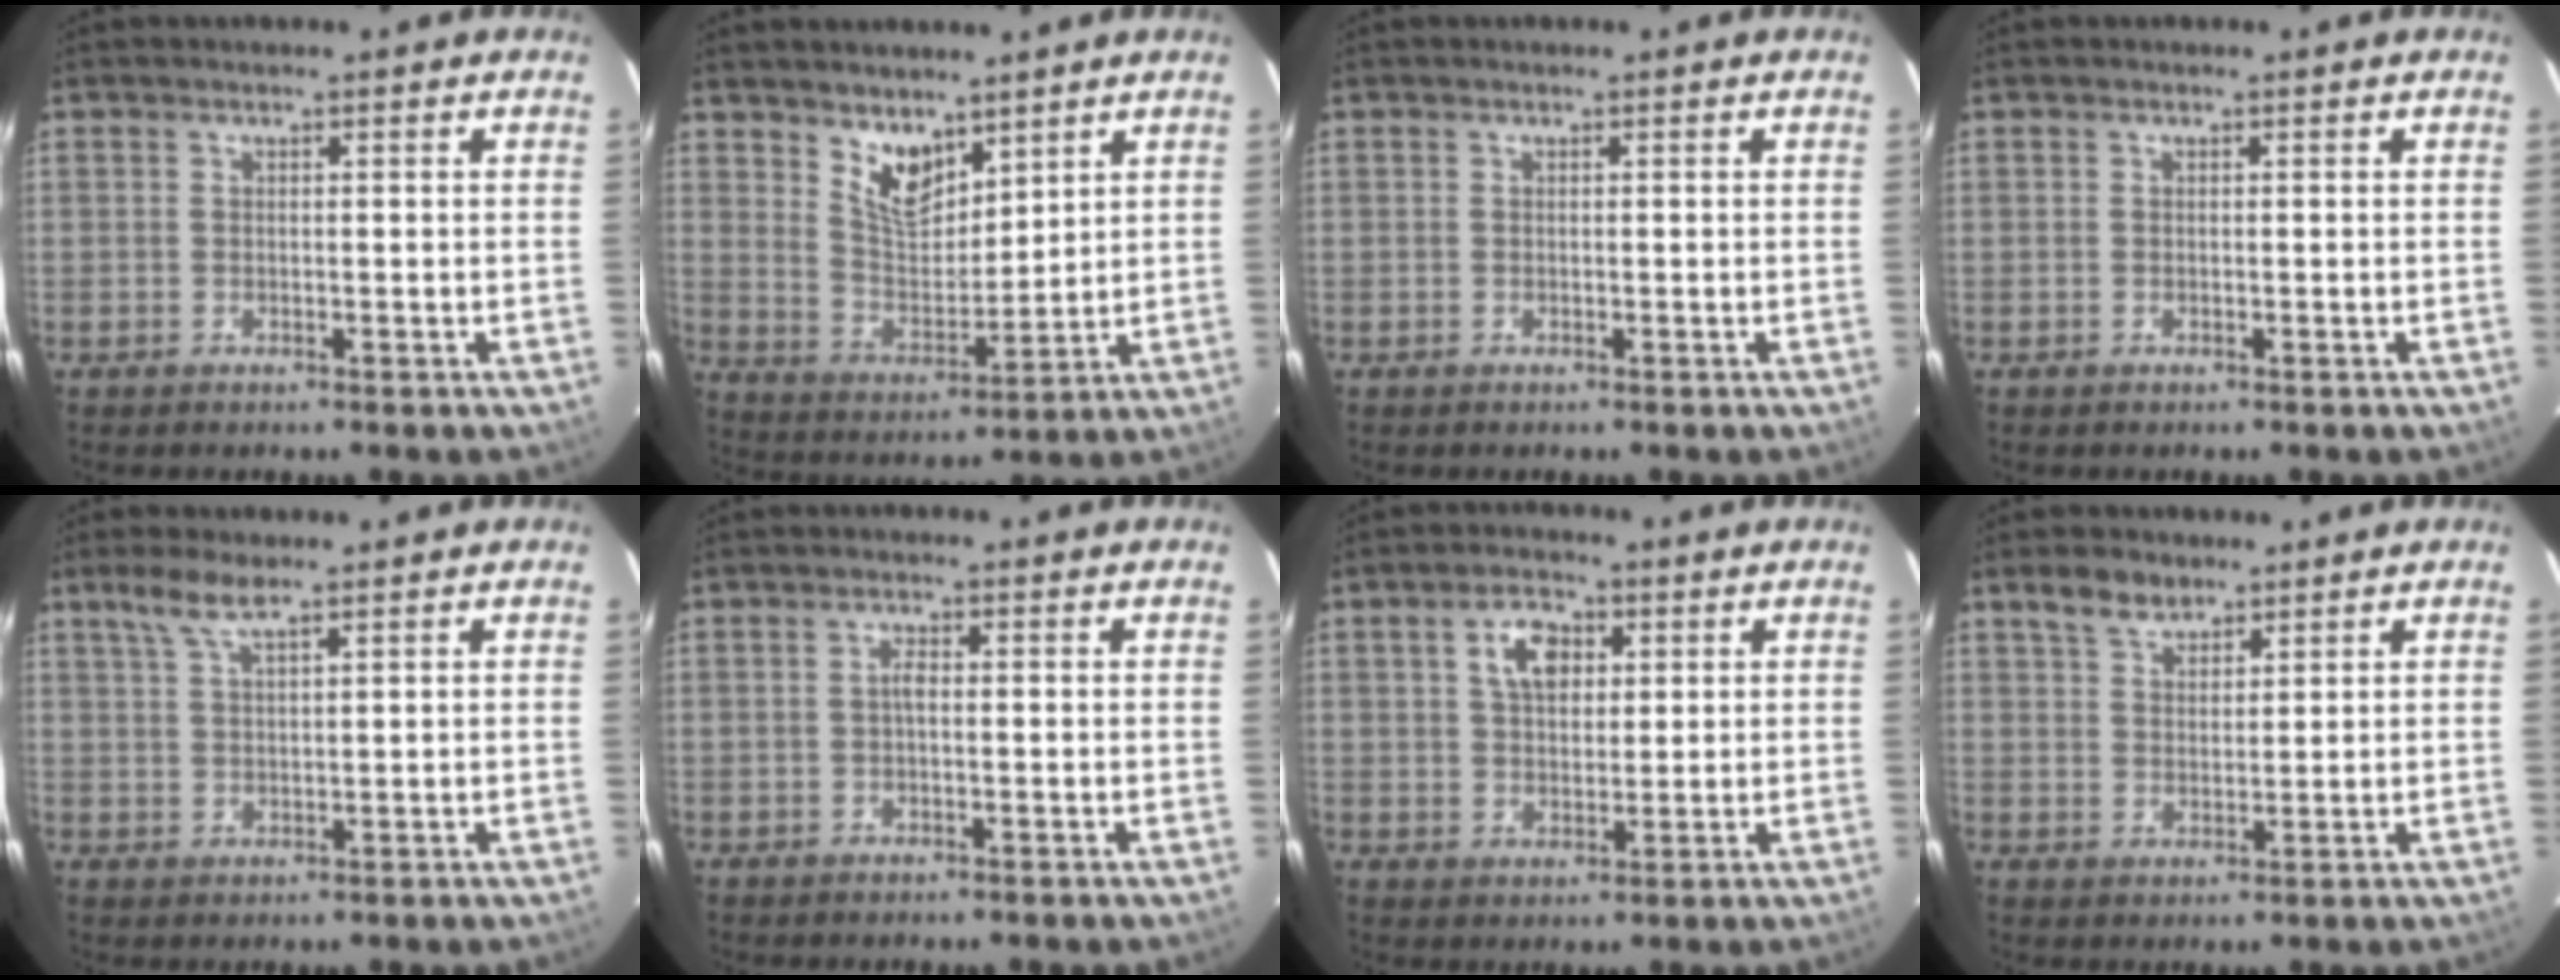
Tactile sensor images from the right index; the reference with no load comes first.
{"total": 7.8, "force": [5.5, 3.8, 4.0], "torque": [-0.062, -0.003, 0.109]}
{"total": 0.0}
{"total": 0.0}
{"total": 4.0, "force": [2.9, 0.6, 2.8], "torque": [-0.057, 0.007, 0.058]}
{"total": 1.3, "force": [-0.1, 0.5, 1.2], "torque": [-0.024, 0.006, -0.005]}
{"total": 6.1, "force": [2.1, 3.8, 4.2], "torque": [-0.073, 0.018, 0.040]}
{"total": 4.7, "force": [3.4, 2.4, 2.1], "torque": [-0.035, 0.011, 0.064]}